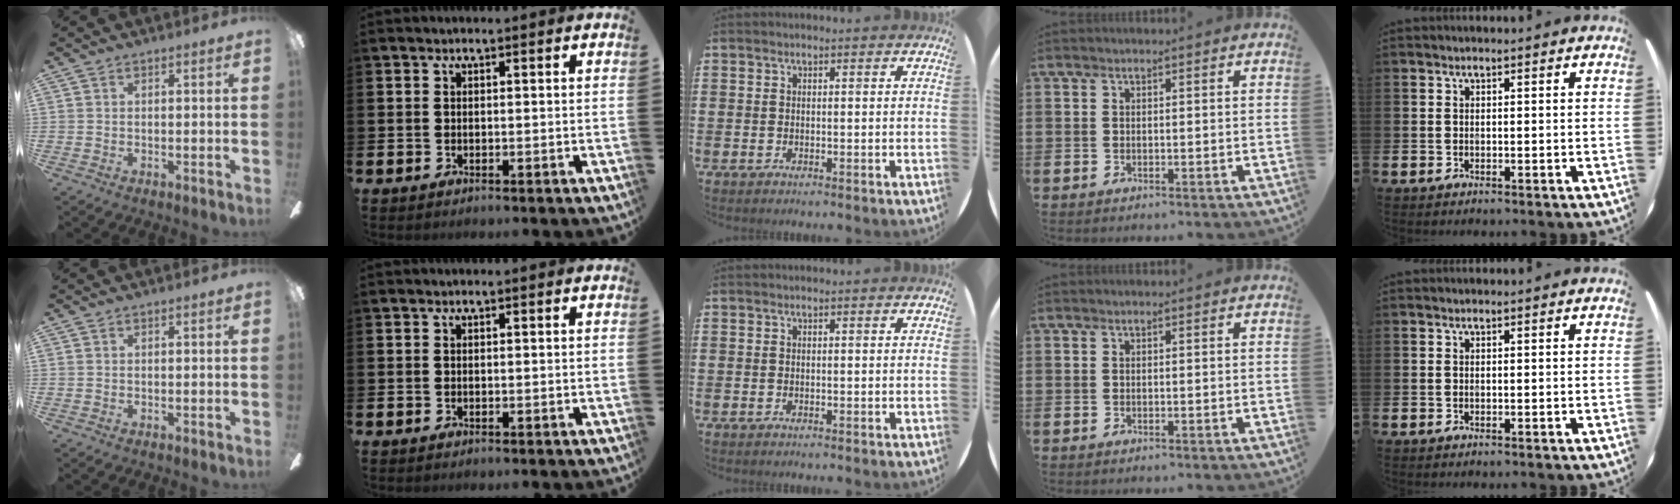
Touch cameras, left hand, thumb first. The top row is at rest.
{}